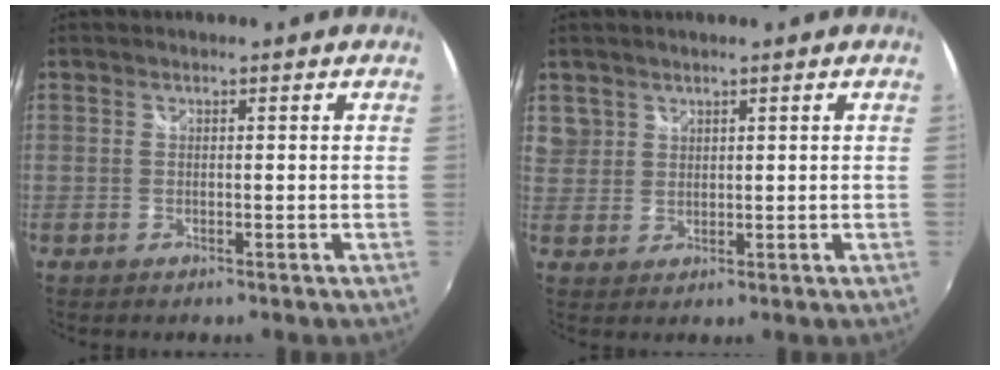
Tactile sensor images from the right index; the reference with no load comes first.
{"total": 4.6, "force": [2.7, 3.7, 0.3], "torque": [0.002, 0.012, 0.057]}